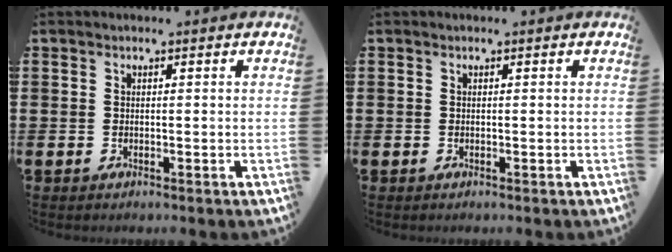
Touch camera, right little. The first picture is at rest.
{"total": 0.0}